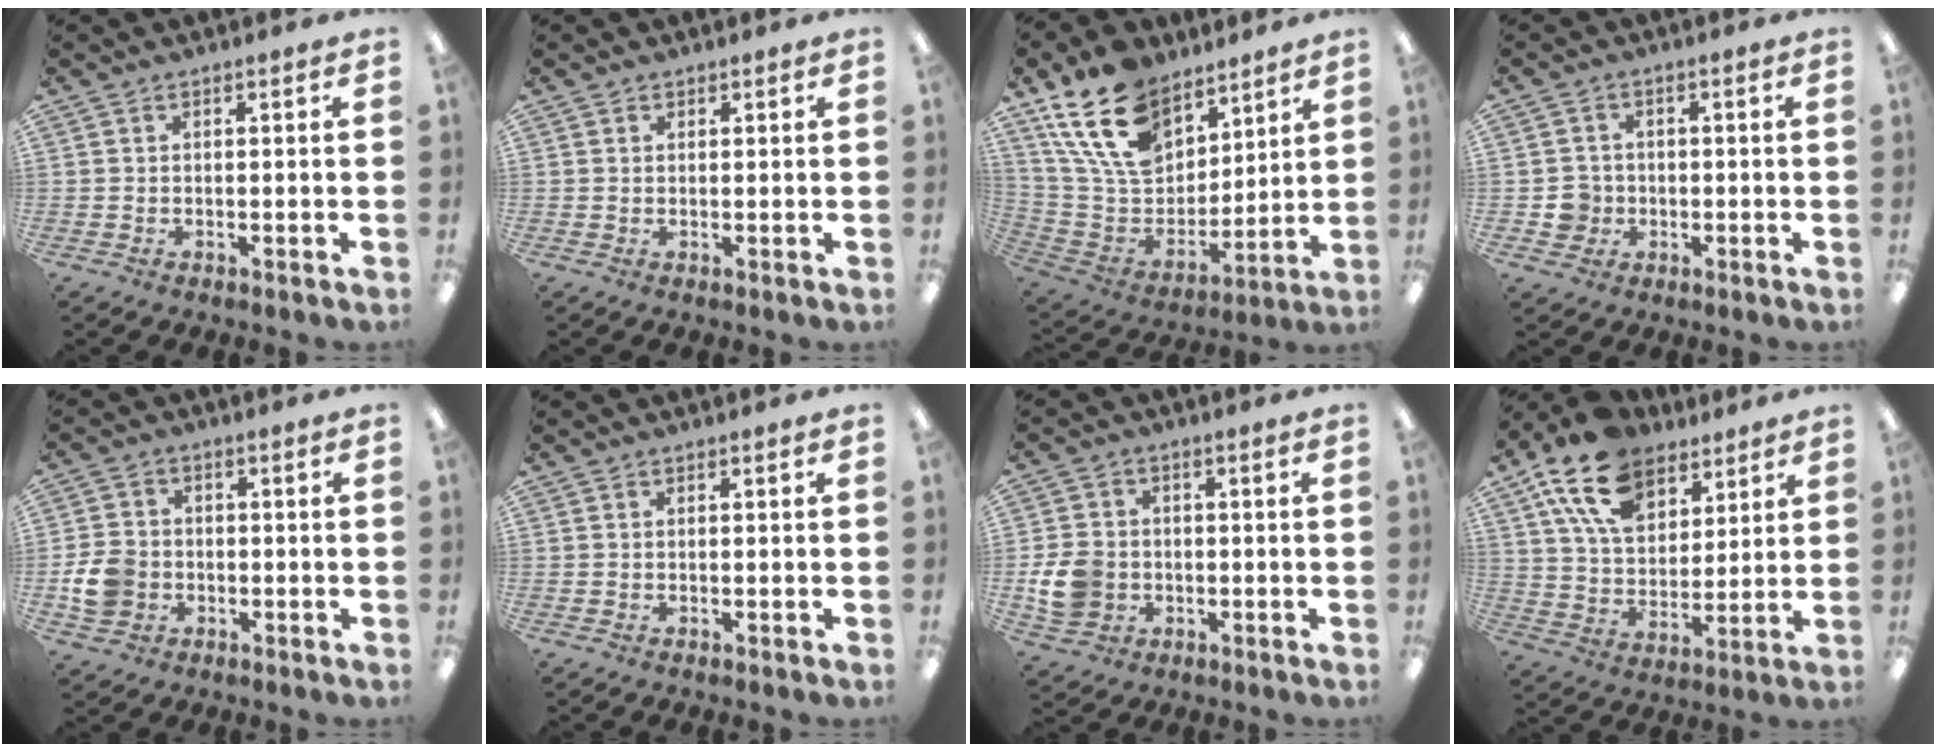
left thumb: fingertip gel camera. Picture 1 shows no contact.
{"total": 0.8, "force": [0.6, 0.5, 0.0], "torque": [-0.001, 0.002, 0.011]}
{"total": 20.3, "force": [12.6, 12.3, 10.0], "torque": [-0.198, -0.052, 0.240]}
{"total": 4.3, "force": [-0.8, 4.2, 0.8], "torque": [-0.009, 0.007, -0.014]}
{"total": 7.6, "force": [-1.7, 6.5, 3.6], "torque": [-0.080, 0.013, -0.030]}
{"total": 0.0}
{"total": 8.7, "force": [-1.5, 7.4, 4.4], "torque": [-0.101, 0.015, -0.025]}
{"total": 17.7, "force": [11.2, 10.6, 8.7], "torque": [-0.167, -0.045, 0.208]}